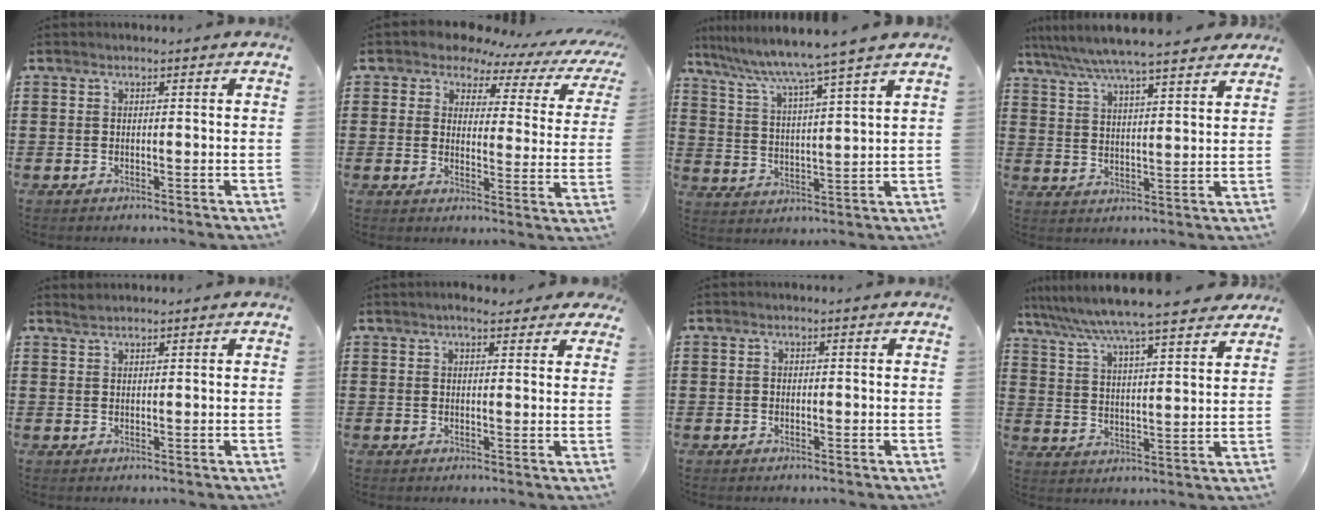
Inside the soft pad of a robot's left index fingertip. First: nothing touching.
{"total": 4.3, "force": [3.5, 2.0, 1.6], "torque": [-0.049, -0.018, 0.053]}
{"total": 5.8, "force": [5.0, -1.6, 2.6], "torque": [-0.073, -0.044, 0.075]}
{"total": 6.4, "force": [5.8, 0.1, 2.7], "torque": [-0.074, -0.027, 0.101]}
{"total": 1.2, "force": [1.2, 0.1, 0.3], "torque": [-0.008, 0.000, 0.022]}
{"total": 3.4, "force": [2.8, 0.8, 1.8], "torque": [-0.041, 0.005, 0.051]}
{"total": 0.7, "force": [0.0, 0.5, 0.4], "torque": [-0.011, 0.003, 0.000]}
{"total": 6.9, "force": [6.3, -0.5, 2.8], "torque": [-0.080, -0.039, 0.104]}